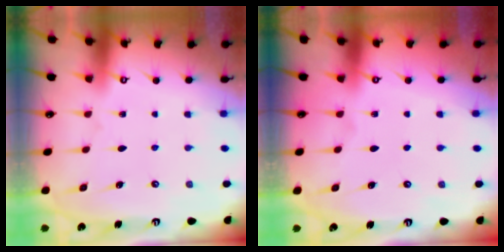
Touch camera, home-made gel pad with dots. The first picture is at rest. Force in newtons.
{"total": 0.0}